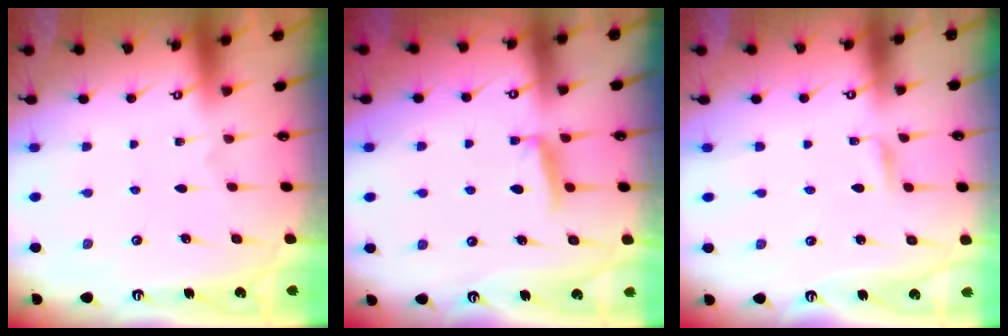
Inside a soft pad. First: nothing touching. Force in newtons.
{"total": 7.4, "press": 7.4, "slide": 0.9}
{"total": 1.8, "press": 1.8, "slide": 0.3}